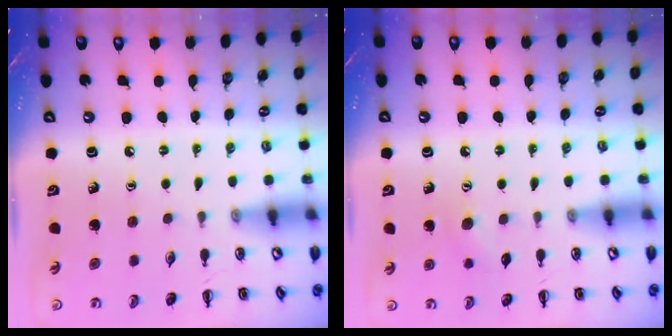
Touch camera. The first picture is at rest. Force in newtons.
{"total": 6.9, "press": 6.7, "slide": 1.5}